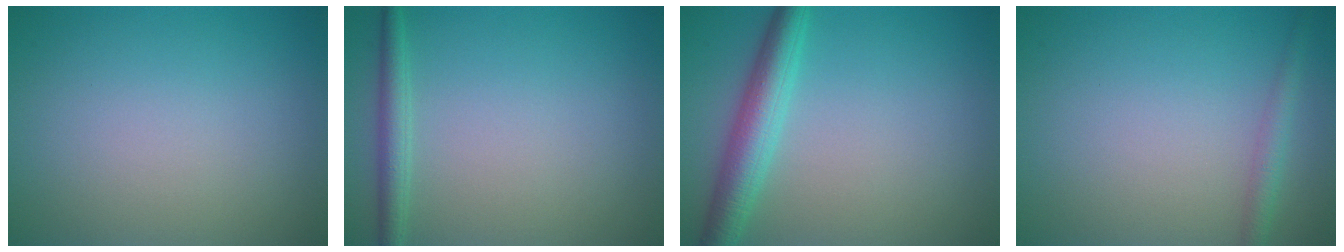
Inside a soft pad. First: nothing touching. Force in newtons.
{"total": 2.0, "press": 2.0, "slide": 0.1}
{"total": 4.2, "press": 4.2, "slide": 0.1}
{"total": 1.8, "press": 1.8, "slide": 0.1}